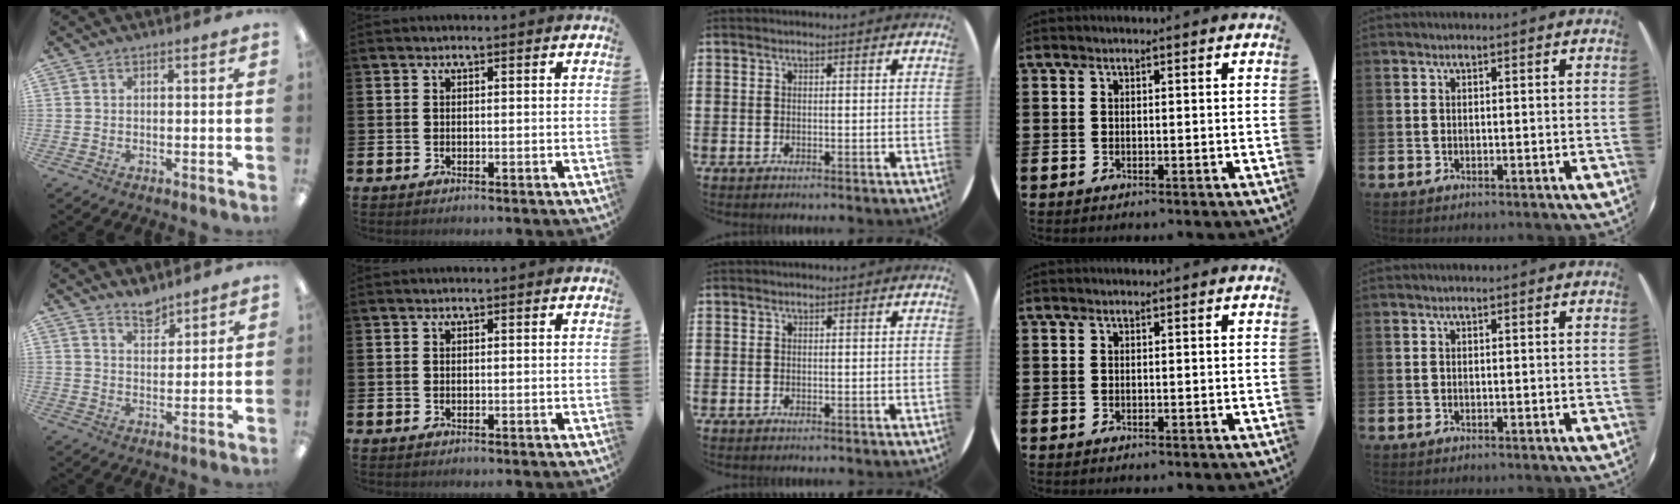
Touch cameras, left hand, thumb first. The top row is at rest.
{"thumb": {"total": 4.9, "force": [4.5, 1.7, 1.2], "torque": [-0.008, -0.033, 0.080]}}